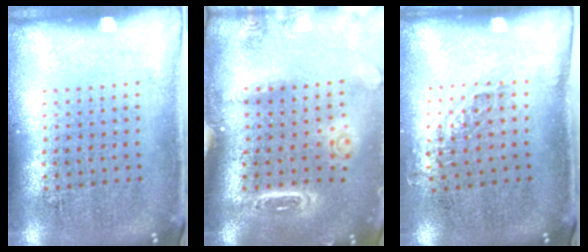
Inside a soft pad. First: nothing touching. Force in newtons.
{"total": 1.6, "press": 1.6, "slide": 0.5}
{"total": 0.8, "press": 0.8, "slide": 0.2}